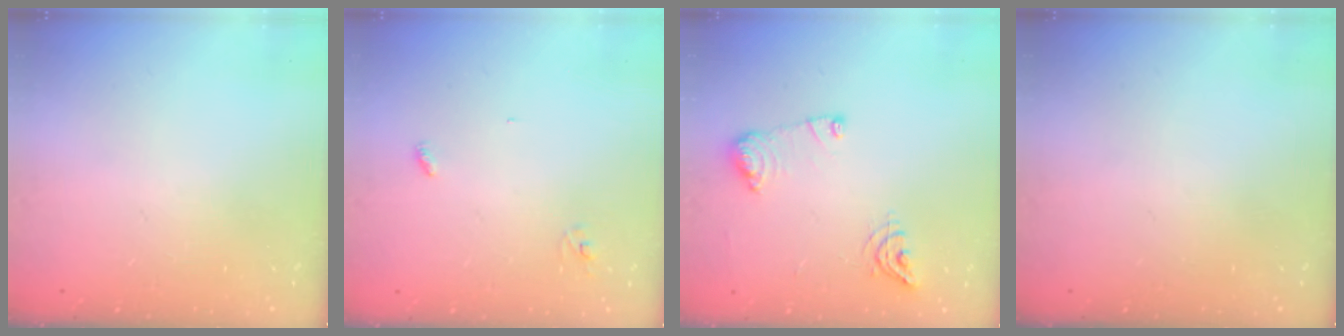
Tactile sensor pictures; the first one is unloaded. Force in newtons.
{"total": 2.8, "press": 2.8, "slide": 0.3}
{"total": 10.7, "press": 10.6, "slide": 1.1}
{"total": 0.0}